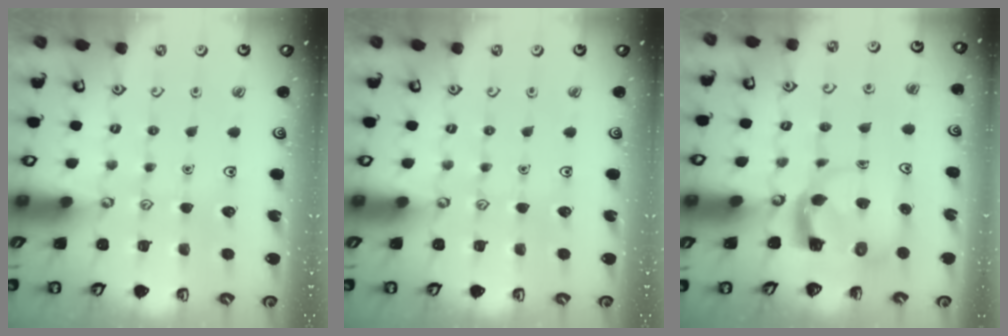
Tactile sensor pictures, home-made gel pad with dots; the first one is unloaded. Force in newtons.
{"total": 0.0}
{"total": 3.7, "press": 3.6, "slide": 0.7}